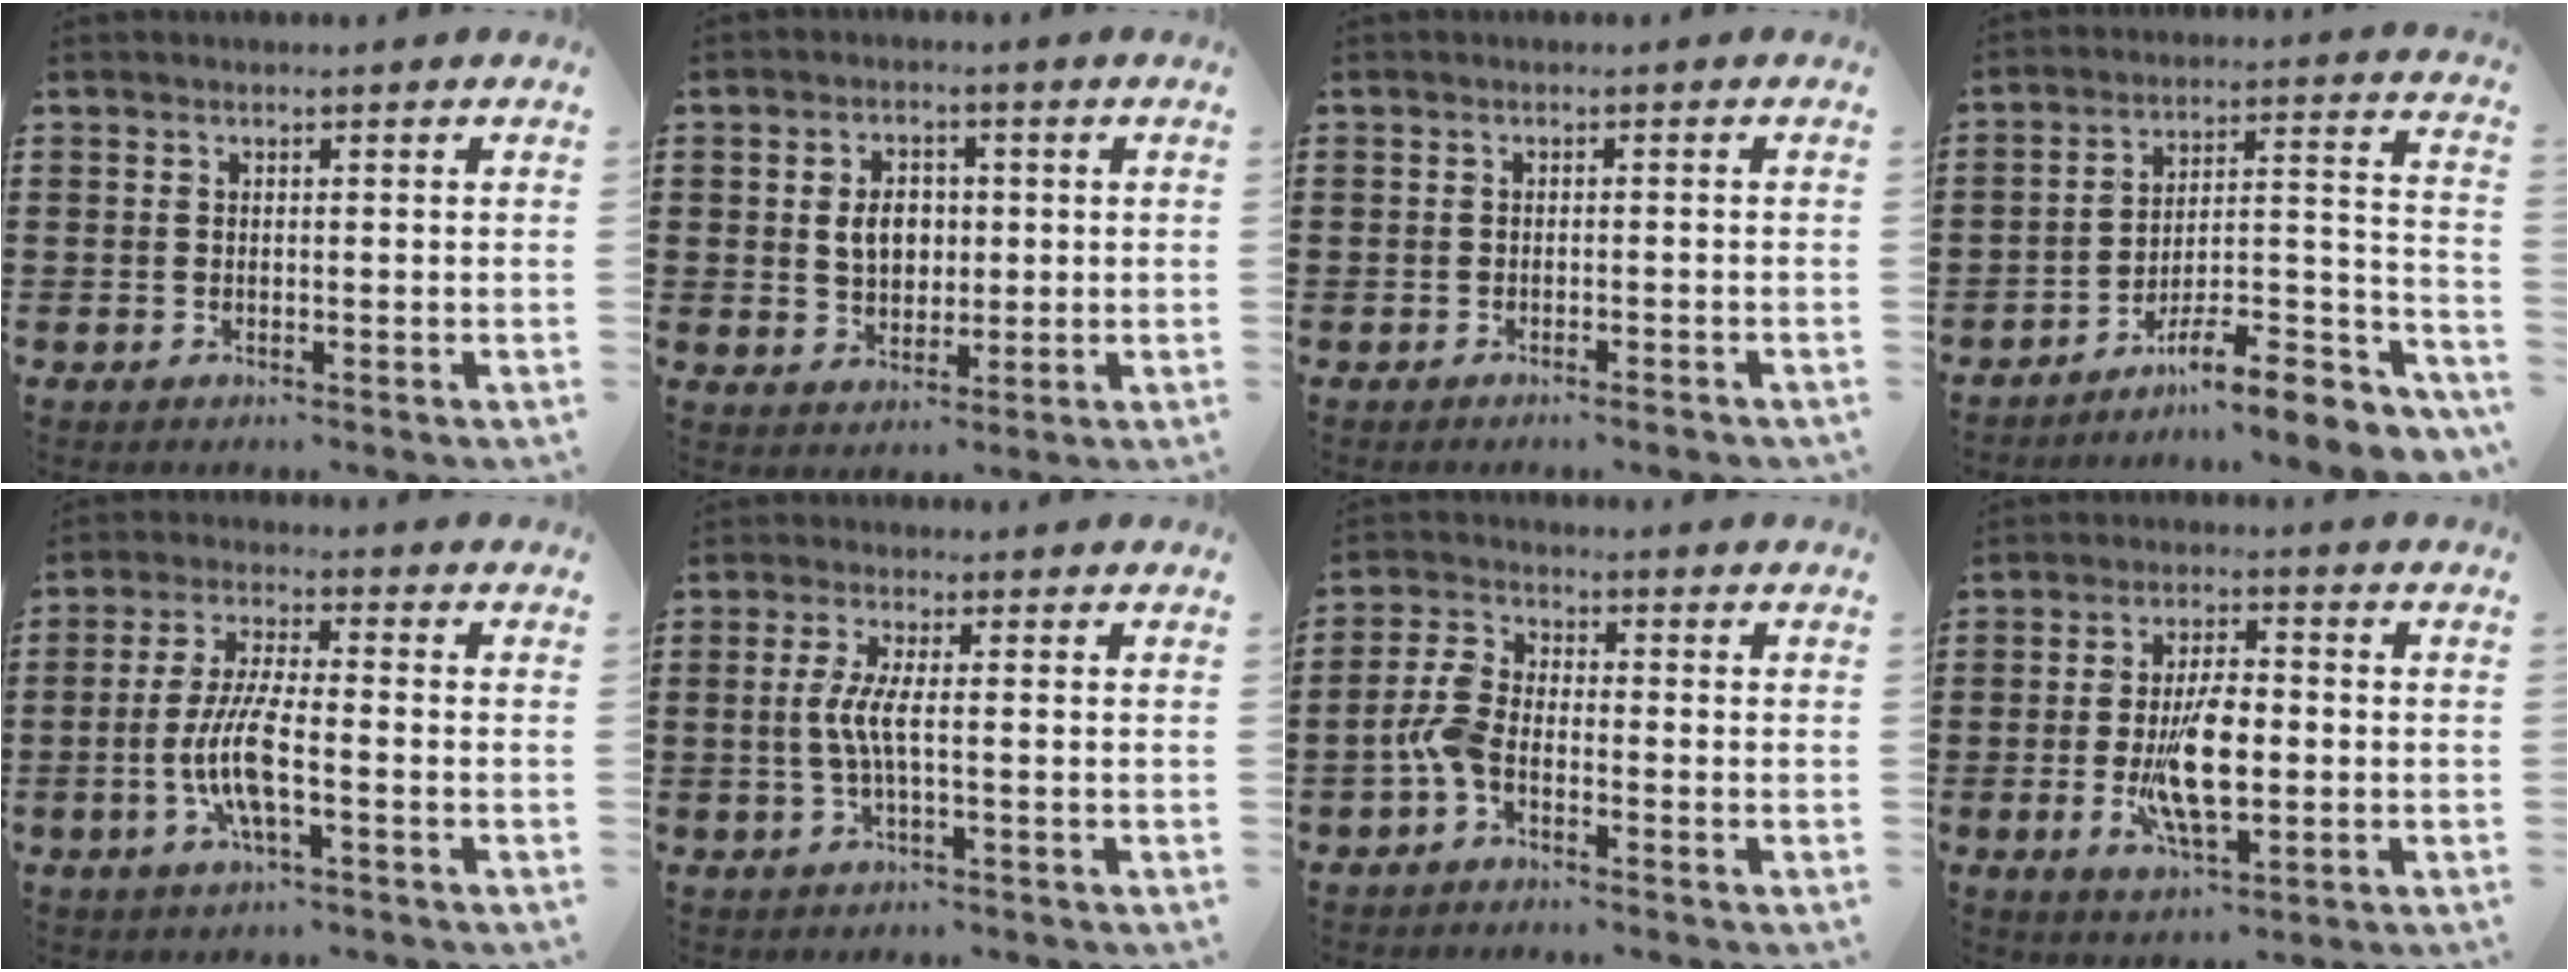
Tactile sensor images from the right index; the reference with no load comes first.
{"total": 4.9, "force": [0.4, 3.7, 3.3], "torque": [-0.057, 0.008, 0.000]}
{"total": 1.0, "force": [-0.9, 0.0, 0.4], "torque": [-0.010, 0.000, -0.018]}
{"total": 8.0, "force": [-6.3, 1.2, 4.8], "torque": [-0.069, 0.001, -0.120]}
{"total": 8.0, "force": [-2.4, 1.9, 7.4], "torque": [-0.165, -0.015, -0.050]}
{"total": 4.1, "force": [-0.3, 0.4, 4.0], "torque": [-0.097, -0.010, -0.015]}
{"total": 4.9, "force": [-2.3, 2.4, 3.6], "torque": [-0.106, -0.003, -0.053]}
{"total": 10.2, "force": [-1.5, 4.1, 9.2], "torque": [-0.196, -0.009, -0.029]}